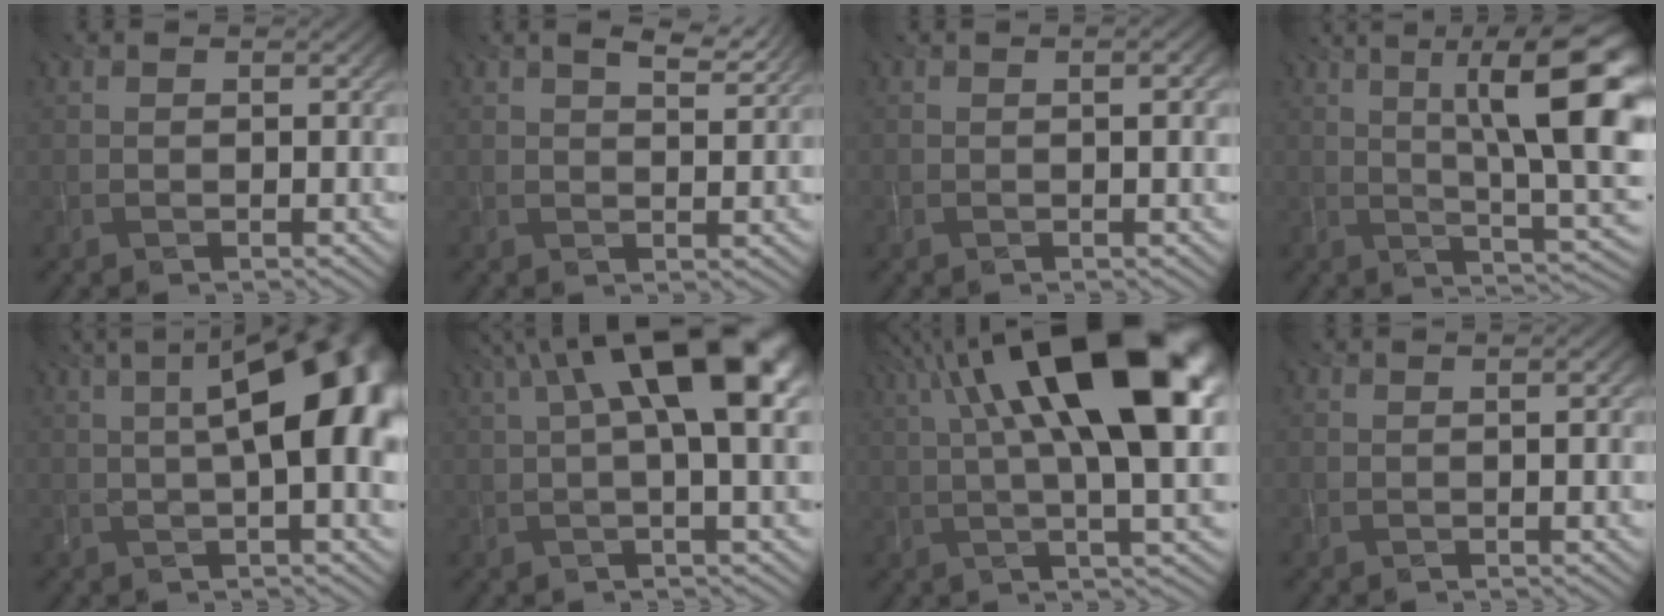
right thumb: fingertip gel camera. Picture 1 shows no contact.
{"total": 4.1, "force": [2.8, 1.3, 2.8], "torque": [-0.048, -0.002, 0.048]}
{"total": 2.0, "force": [0.3, 0.4, 2.0], "torque": [-0.030, 0.004, 0.002]}
{"total": 15.7, "force": [4.3, 4.1, 14.5], "torque": [-0.192, 0.017, 0.074]}
{"total": 12.6, "force": [1.8, 4.2, 11.7], "torque": [-0.142, 0.024, 0.013]}
{"total": 13.5, "force": [4.1, 4.0, 12.2], "torque": [-0.187, 0.018, 0.058]}
{"total": 18.2, "force": [5.7, 5.6, 16.4], "torque": [-0.283, 0.043, 0.089]}
{"total": 1.4, "force": [0.0, 0.3, 1.4], "torque": [-0.023, 0.002, -0.002]}